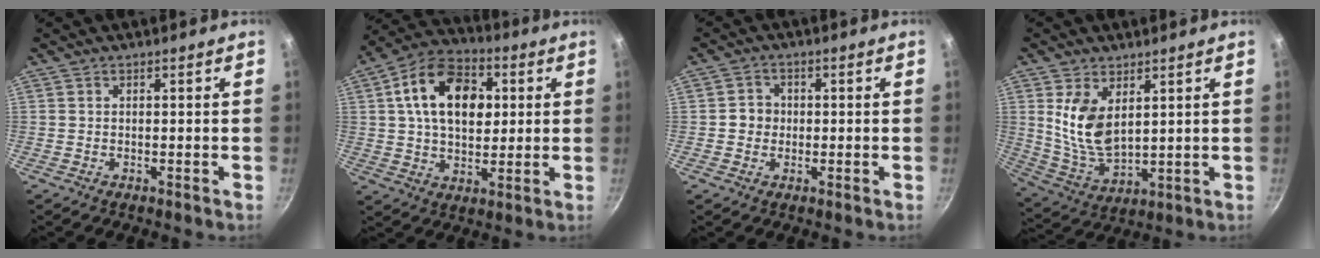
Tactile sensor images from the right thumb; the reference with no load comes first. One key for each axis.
{"total": 17.0, "fx": 3.8, "fy": 11.3, "fz": 12.2, "tx": -0.171, "ty": 0.011, "tz": 0.051}
{"total": 3.4, "fx": -0.3, "fy": 3.2, "fz": 1.1, "tx": 0.003, "ty": 0.008, "tz": -0.009}
{"total": 10.9, "fx": 3.3, "fy": 6.1, "fz": 8.3, "tx": -0.154, "ty": -0.034, "tz": 0.077}